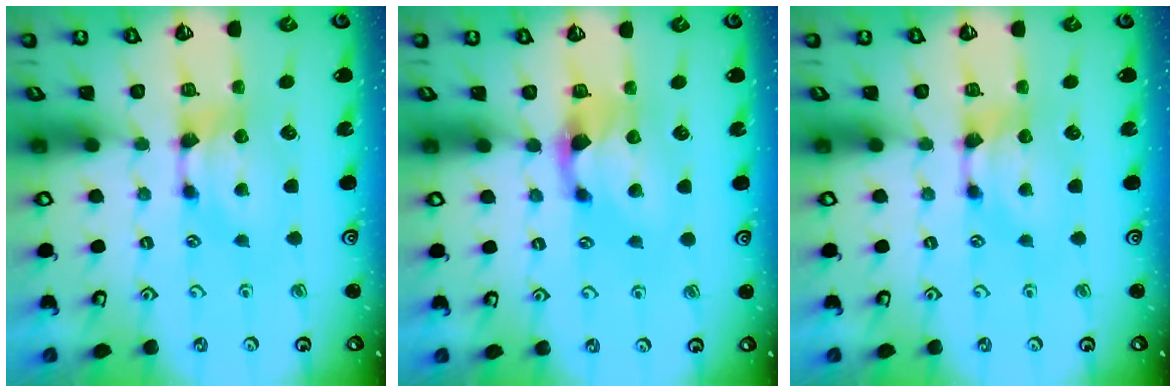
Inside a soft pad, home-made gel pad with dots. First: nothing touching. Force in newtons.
{"total": 0.9, "press": 0.5, "slide": 0.8}
{"total": 0.0}